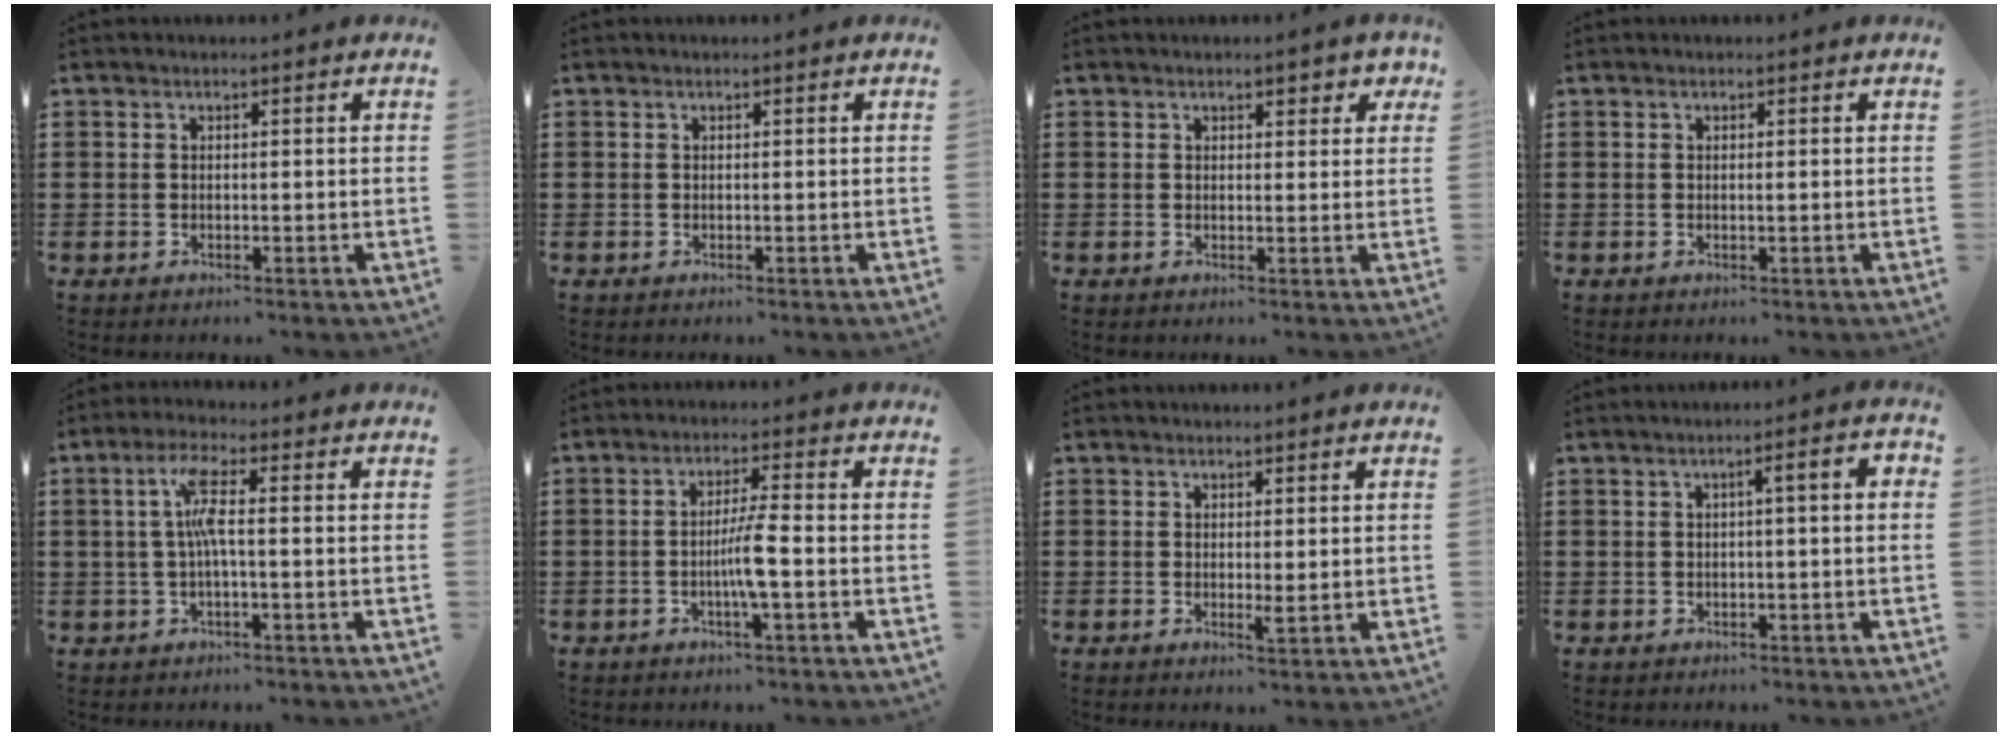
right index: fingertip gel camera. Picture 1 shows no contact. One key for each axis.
{"total": 0.0}
{"total": 1.8, "fx": 1.3, "fy": 0.9, "fz": 0.8, "tx": -0.004, "ty": 0.002, "tz": 0.020}
{"total": 0.5, "fx": 0.0, "fy": 0.0, "fz": 0.5, "tx": -0.010, "ty": -0.002, "tz": 0.000}
{"total": 5.3, "fx": 0.0, "fy": 0.8, "fz": 5.3, "tx": -0.108, "ty": 0.002, "tz": -0.008}
{"total": 4.7, "fx": -1.2, "fy": 0.0, "fz": 4.6, "tx": -0.089, "ty": -0.007, "tz": -0.026}
{"total": 1.4, "fx": 0.4, "fy": 0.3, "fz": 1.4, "tx": -0.026, "ty": -0.002, "tz": 0.007}
{"total": 2.5, "fx": -0.5, "fy": 0.0, "fz": 2.4, "tx": -0.040, "ty": -0.001, "tz": -0.011}